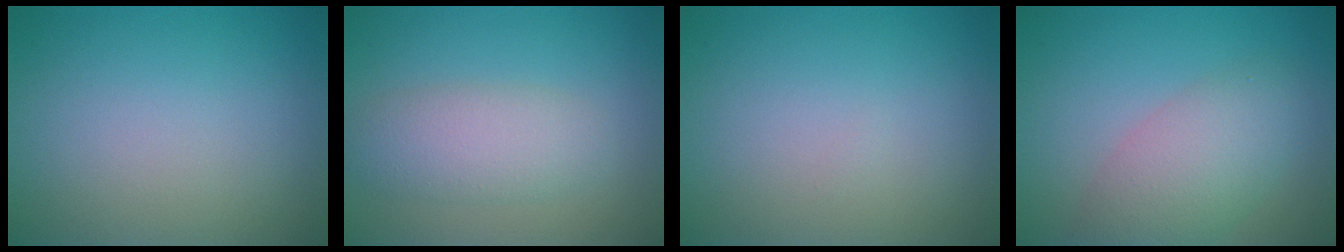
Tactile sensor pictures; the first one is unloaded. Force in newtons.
{"total": 3.8, "press": 3.8, "slide": 0.1}
{"total": 0.0}
{"total": 4.9, "press": 4.8, "slide": 0.3}